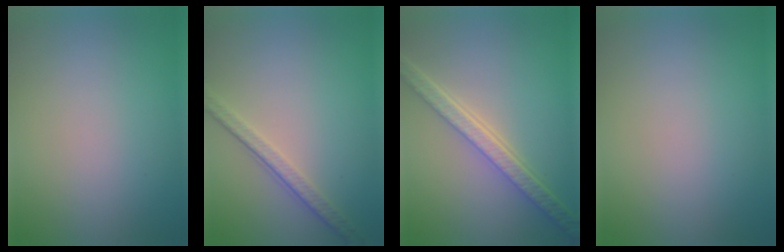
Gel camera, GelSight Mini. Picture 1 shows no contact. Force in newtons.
{"total": 3.5, "press": 2.6, "slide": 2.4}
{"total": 5.6, "press": 4.2, "slide": 3.7}
{"total": 0.0}